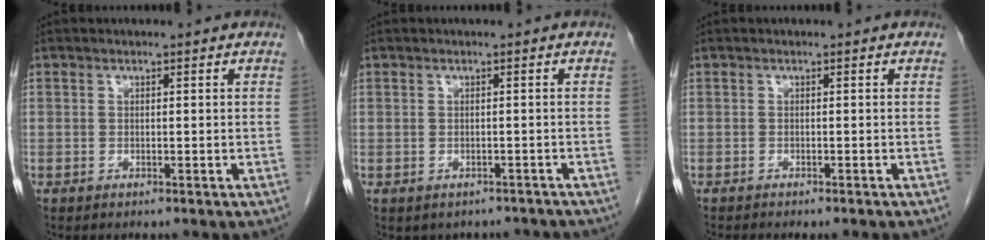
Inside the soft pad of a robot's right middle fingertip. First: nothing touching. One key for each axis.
{"total": 5.4, "fx": -4.6, "fy": 2.7, "fz": 0.7, "tx": -0.003, "ty": 0.011, "tz": -0.046}
{"total": 4.0, "fx": -3.6, "fy": 0.5, "fz": 1.7, "tx": -0.018, "ty": -0.006, "tz": -0.045}